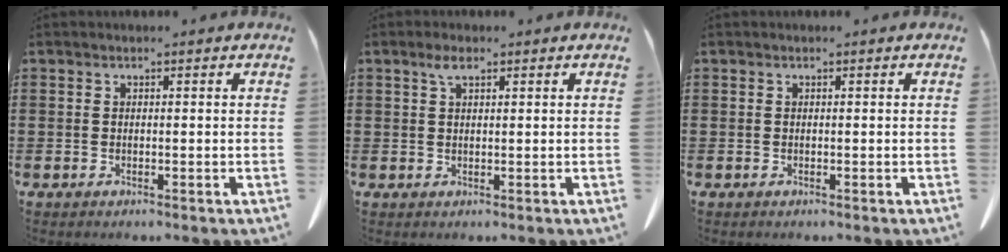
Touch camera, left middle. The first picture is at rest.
{"total": 2.4, "force": [1.3, 0.7, 1.9], "torque": [-0.042, 0.003, 0.022]}
{"total": 0.0}